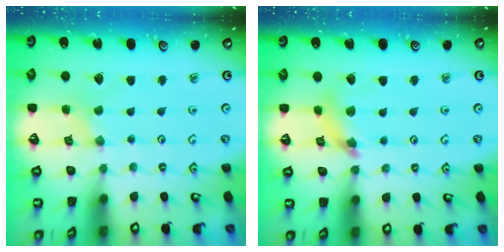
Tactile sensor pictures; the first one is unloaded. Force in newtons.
{"total": 9.4, "press": 9.4, "slide": 1.2}